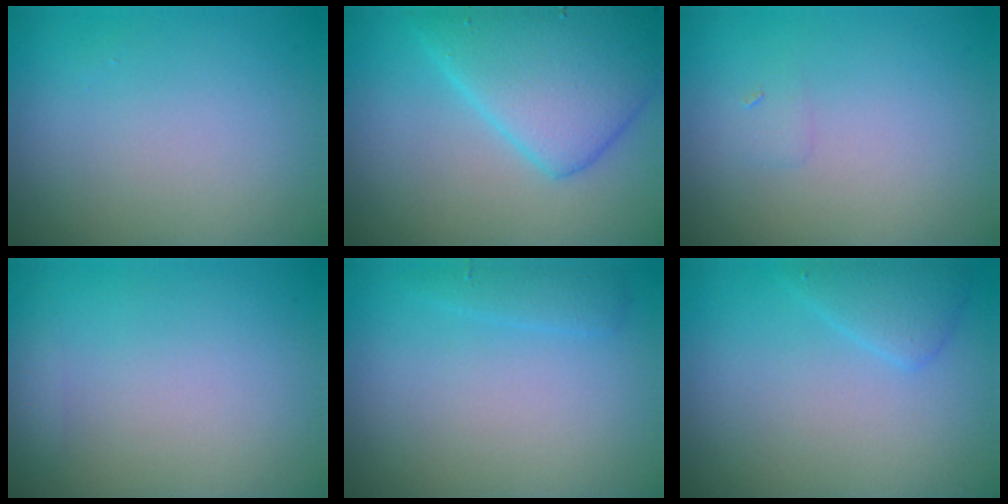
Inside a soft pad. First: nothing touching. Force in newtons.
{"total": 7.1, "press": 7.1, "slide": 0.1}
{"total": 0.5, "press": 0.5, "slide": 0.1}
{"total": 0.7, "press": 0.7, "slide": 0.1}
{"total": 1.2, "press": 1.2, "slide": 0.1}
{"total": 1.9, "press": 1.9, "slide": 0.1}